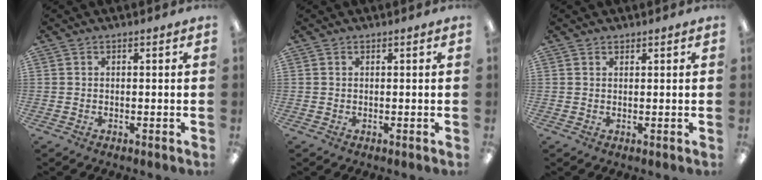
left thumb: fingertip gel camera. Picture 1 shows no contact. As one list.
[{"total": 0.0}, {"total": 0.9, "force": [0.8, 0.3, 0.0], "torque": [0.000, 0.000, 0.015]}]